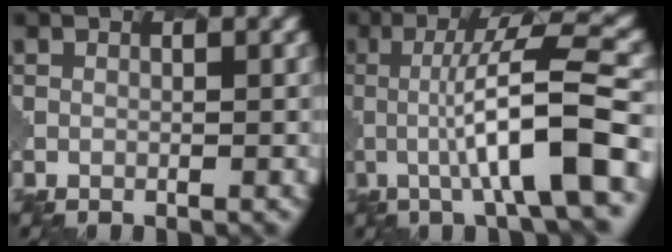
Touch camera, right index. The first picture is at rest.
{"total": 9.2, "force": [-1.1, 1.6, 9.0], "torque": [-0.135, 0.011, -0.021]}